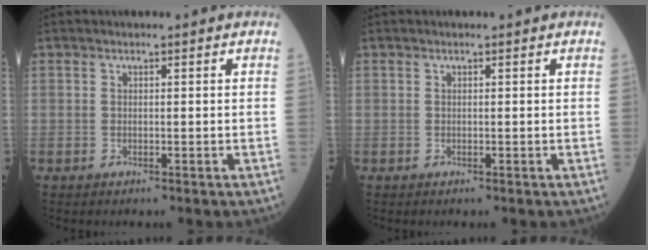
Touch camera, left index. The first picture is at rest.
{"total": 0.0}